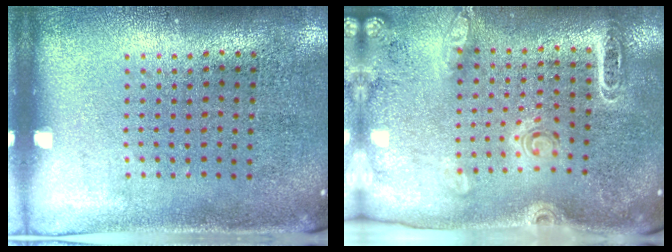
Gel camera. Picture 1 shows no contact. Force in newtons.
{"total": 1.7, "press": 1.7, "slide": 0.1}